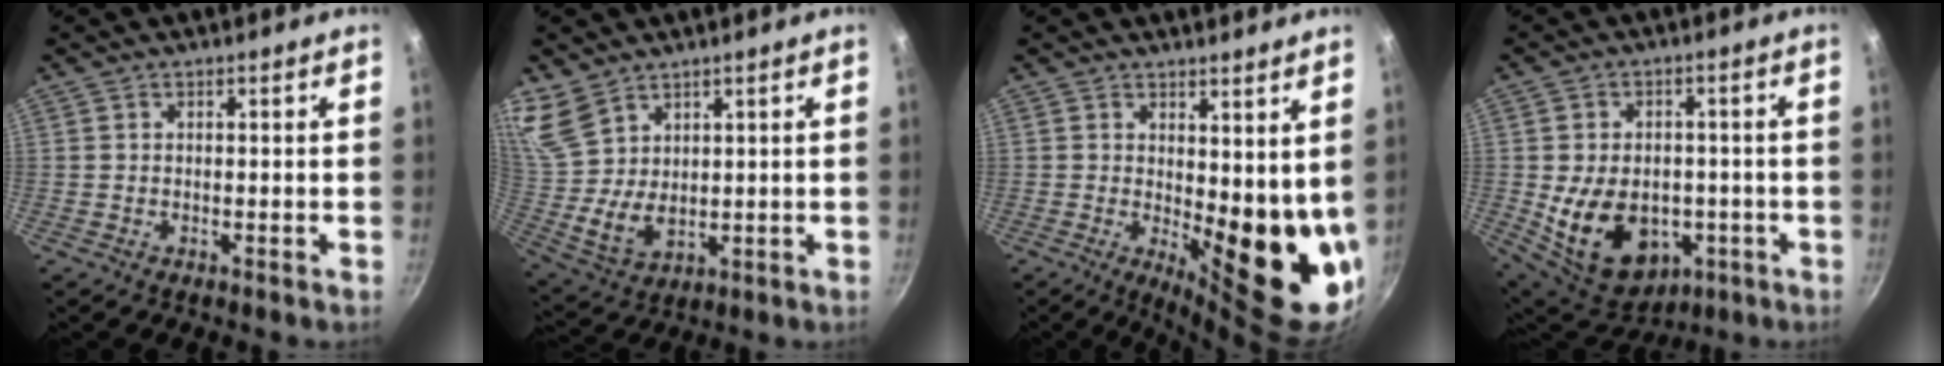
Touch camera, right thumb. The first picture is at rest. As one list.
[{"total": 11.5, "force": [7.5, 6.7, 5.5], "torque": [-0.098, -0.035, 0.169]}, {"total": 14.4, "force": [2.2, 5.6, 13.1], "torque": [-0.137, -0.041, 0.044]}, {"total": 16.7, "force": [-3.4, 11.9, 11.1], "torque": [-0.165, 0.003, -0.031]}]